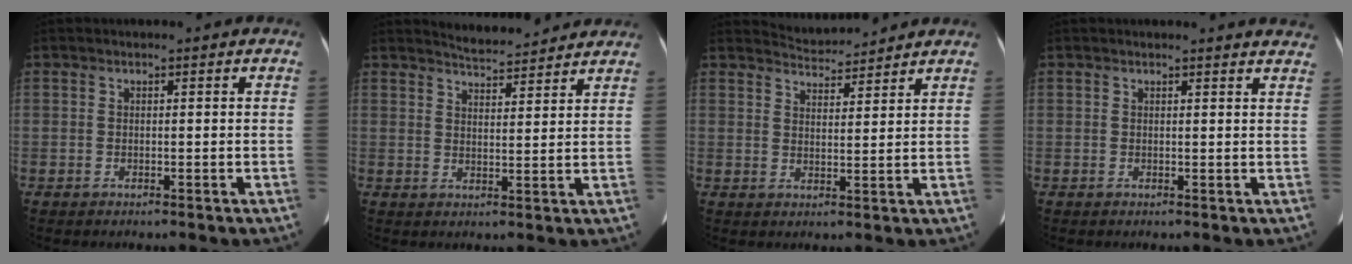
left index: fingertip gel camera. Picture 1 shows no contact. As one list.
[{"total": 7.0, "force": [6.9, 0.8, 1.2], "torque": [-0.029, 0.012, 0.095]}, {"total": 5.0, "force": [5.0, 0.2, -0.3], "torque": [-0.007, 0.011, 0.081]}, {"total": 6.4, "force": [6.3, 0.5, 1.1], "torque": [-0.001, -0.011, 0.039]}]